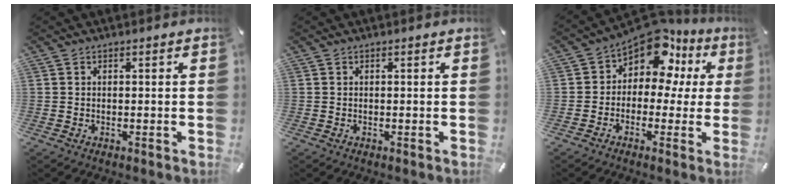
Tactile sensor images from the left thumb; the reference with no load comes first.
{"total": 0.0}
{"total": 11.5, "force": [6.8, 6.5, 6.5], "torque": [-0.118, -0.051, 0.122]}